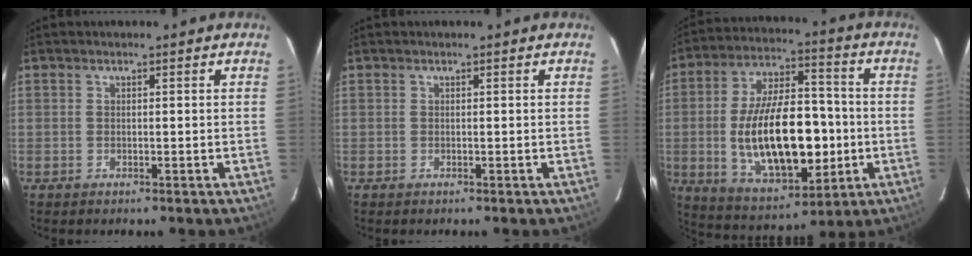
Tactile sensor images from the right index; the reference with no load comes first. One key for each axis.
{"total": 0.0}
{"total": 21.9, "fx": -2.9, "fy": 10.5, "fz": 19.0, "tx": -0.357, "ty": 0.003, "tz": -0.026}